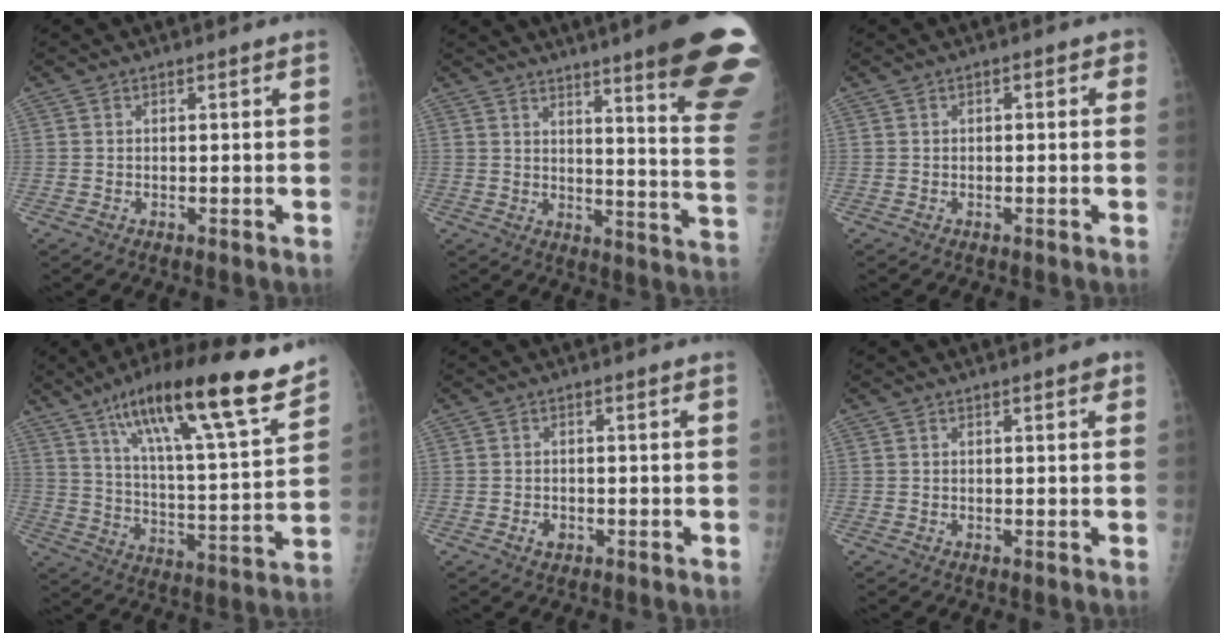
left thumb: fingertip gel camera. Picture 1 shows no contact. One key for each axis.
{"total": 22.4, "fx": 14.8, "fy": 1.8, "fz": 16.7, "tx": -0.179, "ty": -0.088, "tz": 0.185}
{"total": 2.3, "fx": 0.4, "fy": 1.3, "fz": 1.8, "tx": -0.010, "ty": 0.006, "tz": -0.005}
{"total": 23.8, "fx": 15.9, "fy": 3.9, "fz": 17.2, "tx": -0.258, "ty": -0.054, "tz": 0.261}
{"total": 1.9, "fx": -0.9, "fy": 1.3, "fz": 1.0, "tx": -0.011, "ty": 0.006, "tz": -0.012}
{"total": 1.5, "fx": 0.7, "fy": 0.5, "fz": 1.3, "tx": -0.015, "ty": 0.001, "tz": 0.008}